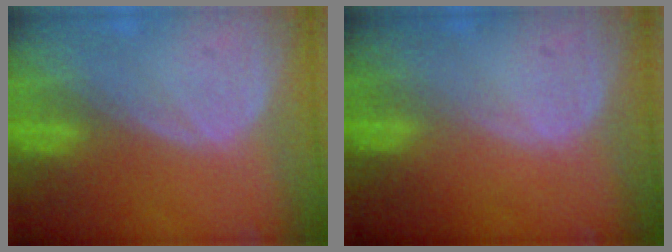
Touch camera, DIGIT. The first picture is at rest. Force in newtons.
{"total": 0.0}